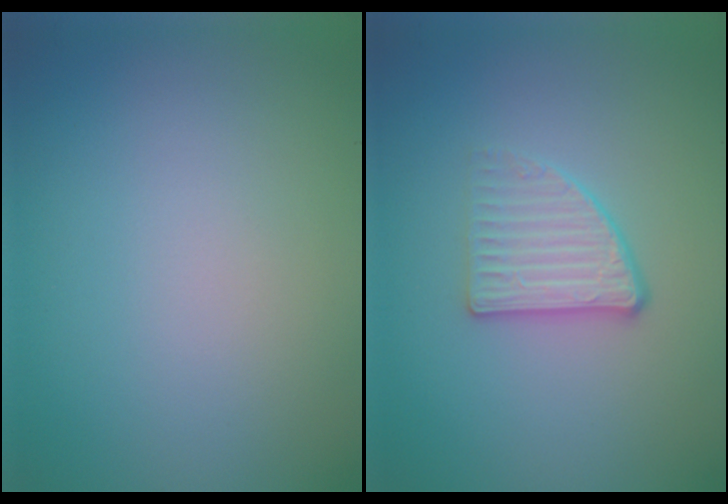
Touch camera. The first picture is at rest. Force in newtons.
{"total": 2.7, "press": 2.4, "slide": 1.2}